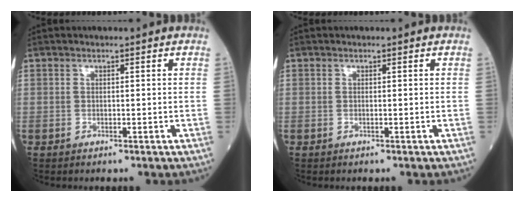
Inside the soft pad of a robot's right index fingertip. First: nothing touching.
{"total": 0.0}